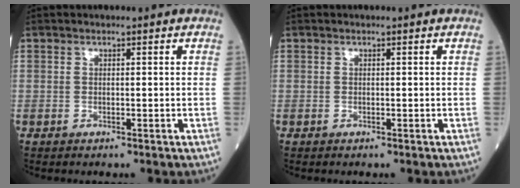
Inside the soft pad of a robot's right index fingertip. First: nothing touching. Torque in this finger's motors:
{"motor_torque": [0.03, 0.01, 0.00, -0.01]}